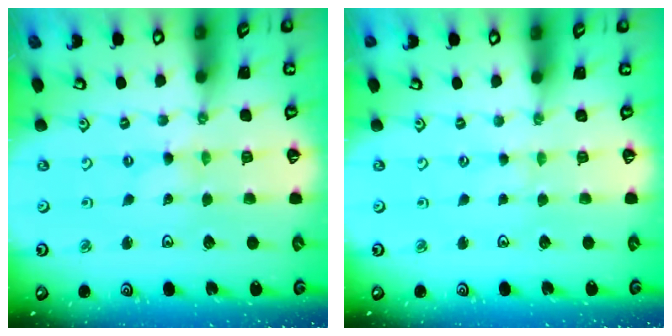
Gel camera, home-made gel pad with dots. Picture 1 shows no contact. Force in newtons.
{"total": 0.7, "press": 0.6, "slide": 0.1}